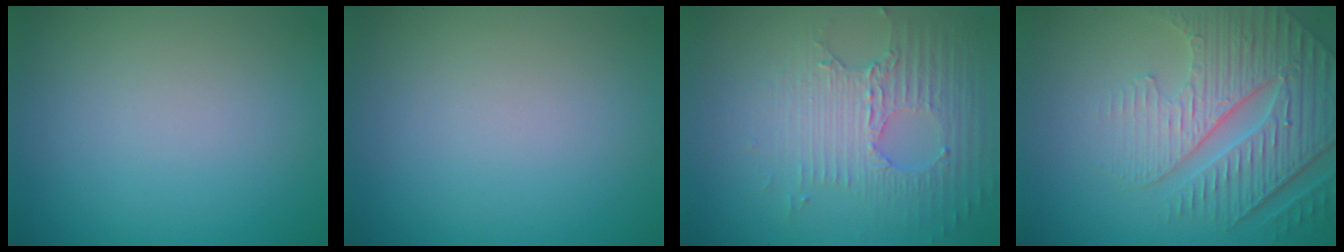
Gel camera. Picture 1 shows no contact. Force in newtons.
{"total": 0.0}
{"total": 5.2, "press": 3.4, "slide": 3.9}
{"total": 6.6, "press": 5.2, "slide": 4.1}